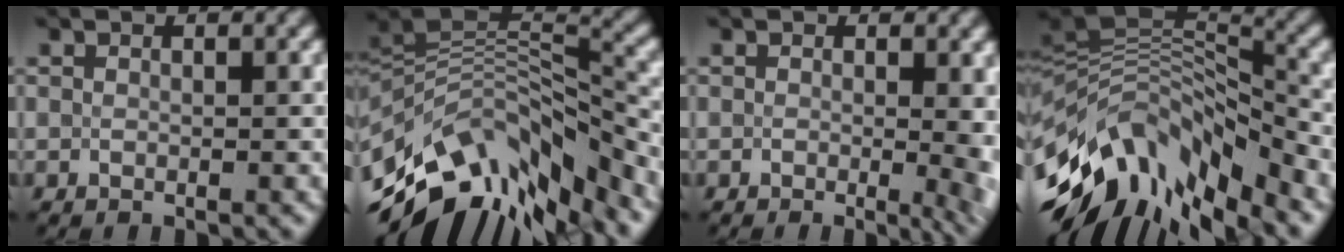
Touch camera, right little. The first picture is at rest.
{"total": 12.4, "force": [-7.9, 4.8, 8.4], "torque": [-0.163, 0.026, -0.131]}
{"total": 4.7, "force": [-0.1, 1.7, 4.4], "torque": [-0.020, 0.004, 0.004]}
{"total": 12.1, "force": [-6.8, 5.2, 8.5], "torque": [-0.166, 0.015, -0.109]}